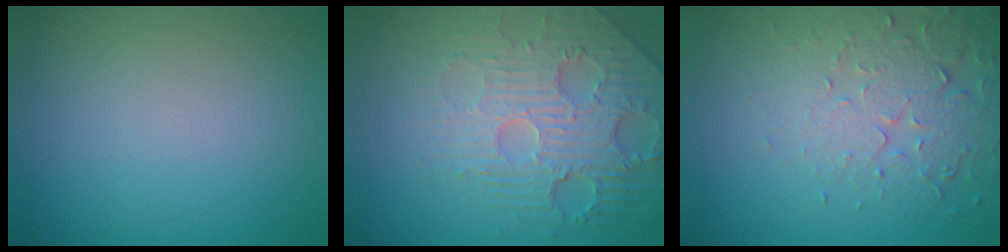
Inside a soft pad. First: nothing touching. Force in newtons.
{"total": 4.7, "press": 4.4, "slide": 1.7}
{"total": 5.2, "press": 3.8, "slide": 3.5}